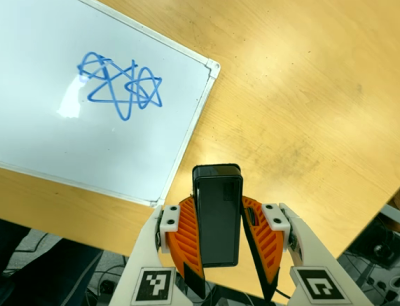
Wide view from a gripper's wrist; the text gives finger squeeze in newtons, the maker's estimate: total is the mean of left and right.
{"total": 6.4, "left": 6.5, "right": 6.3}